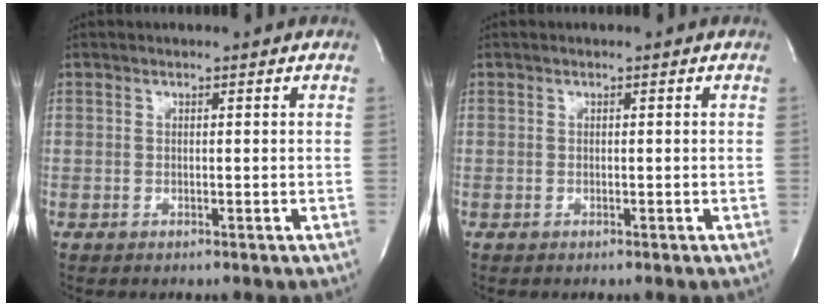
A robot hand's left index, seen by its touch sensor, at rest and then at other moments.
{"total": 0.0}